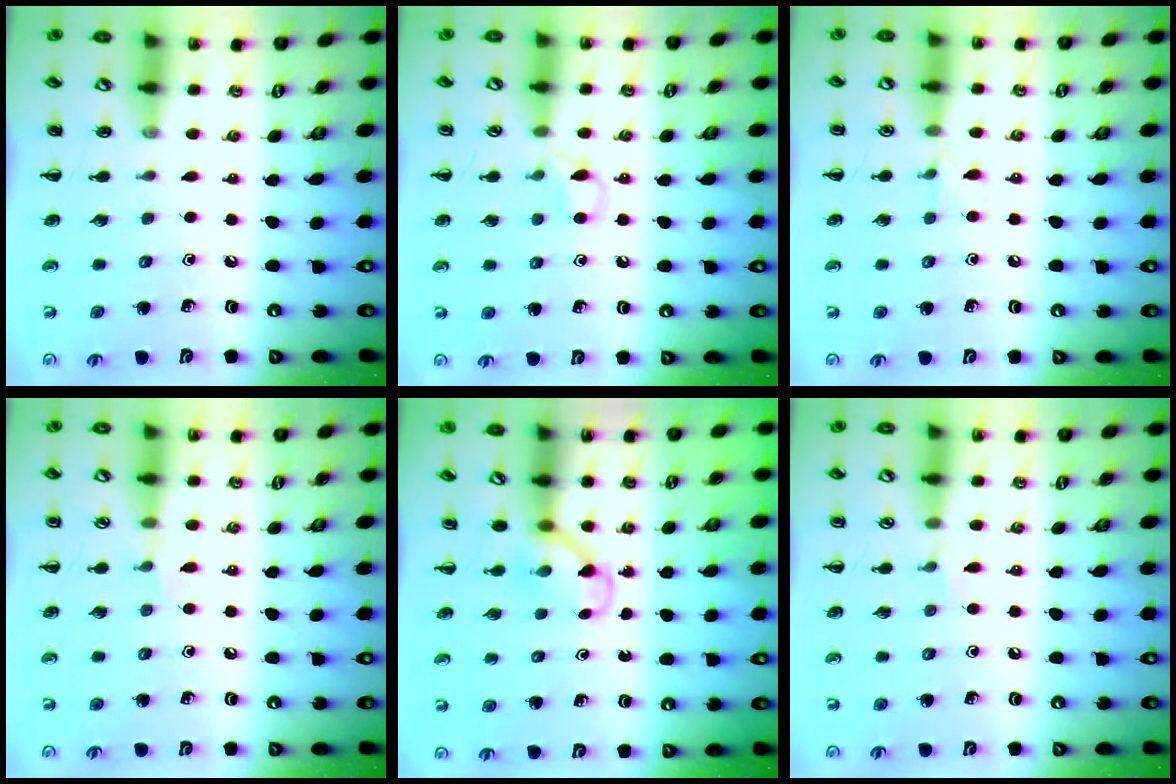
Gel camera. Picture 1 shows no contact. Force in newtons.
{"total": 3.4, "press": 3.3, "slide": 1.0}
{"total": 4.5, "press": 4.2, "slide": 1.5}
{"total": 3.8, "press": 3.6, "slide": 1.4}
{"total": 3.5, "press": 3.3, "slide": 1.0}
{"total": 3.7, "press": 3.5, "slide": 1.3}